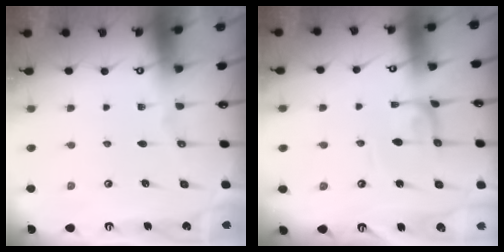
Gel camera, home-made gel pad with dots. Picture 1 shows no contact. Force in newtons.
{"total": 1.7, "press": 1.7, "slide": 0.1}